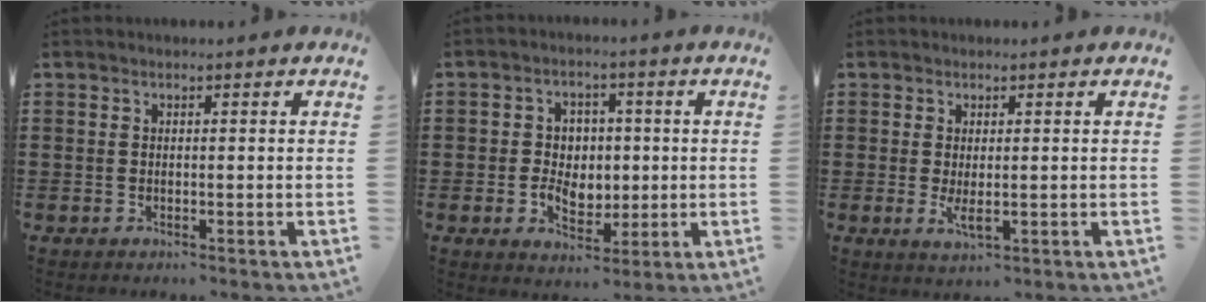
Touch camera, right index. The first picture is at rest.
{"total": 5.2, "force": [-0.2, 4.6, 2.6], "torque": [-0.045, 0.010, -0.008]}
{"total": 2.8, "force": [0.2, 0.9, 2.7], "torque": [-0.058, -0.005, 0.002]}